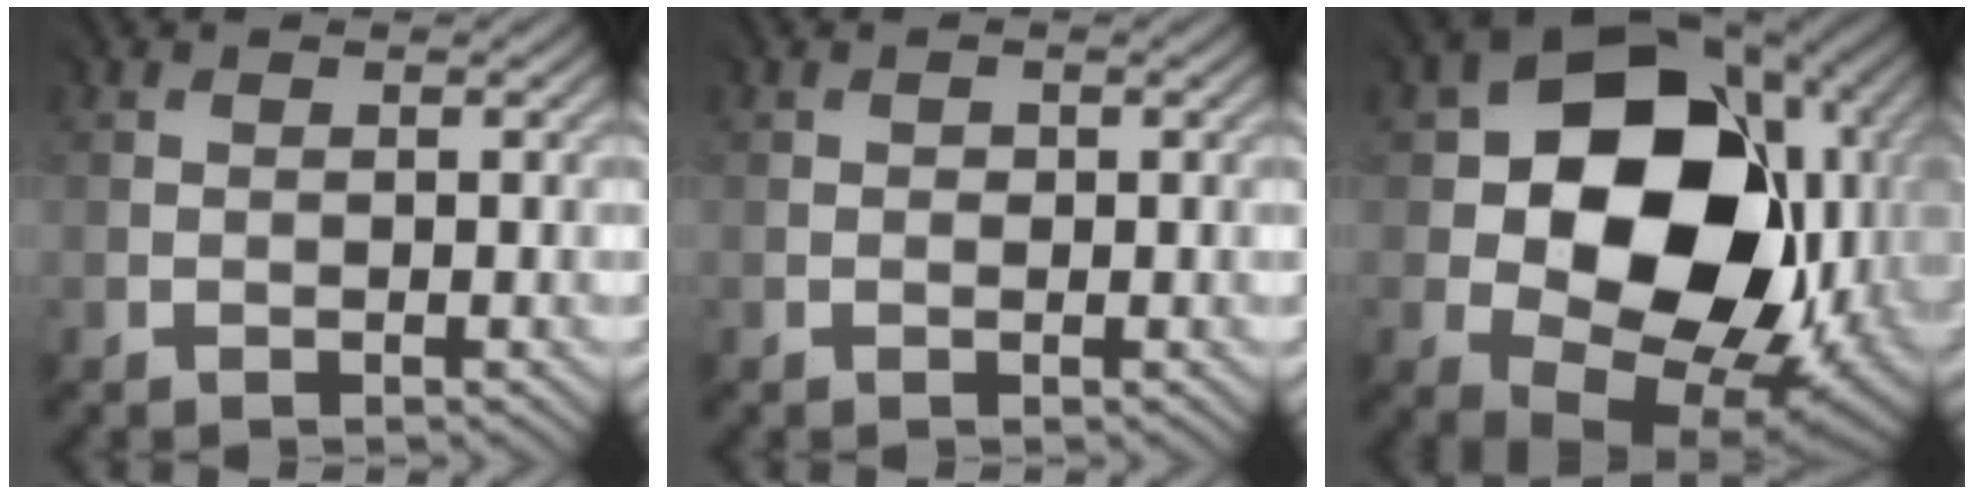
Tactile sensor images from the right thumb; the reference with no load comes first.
{"total": 0.6, "force": [0.1, 0.6, 0.2], "torque": [-0.001, -0.002, 0.000]}
{"total": 18.3, "force": [0.8, 13.5, 12.4], "torque": [-0.206, -0.038, 0.031]}